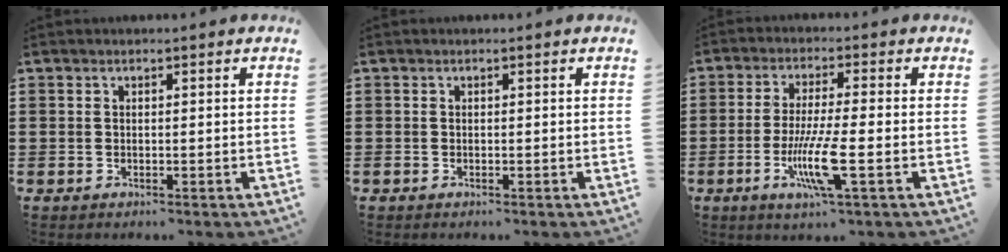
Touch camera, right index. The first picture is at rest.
{"total": 0.0}
{"total": 8.6, "force": [-2.7, 1.0, 8.2], "torque": [-0.168, -0.021, -0.052]}